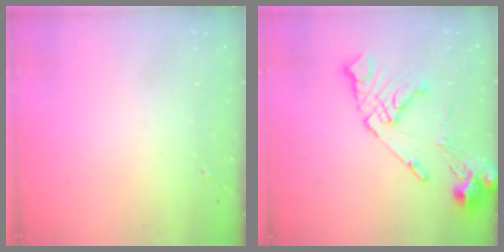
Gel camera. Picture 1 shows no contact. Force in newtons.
{"total": 15.5, "press": 15.4, "slide": 2.0}